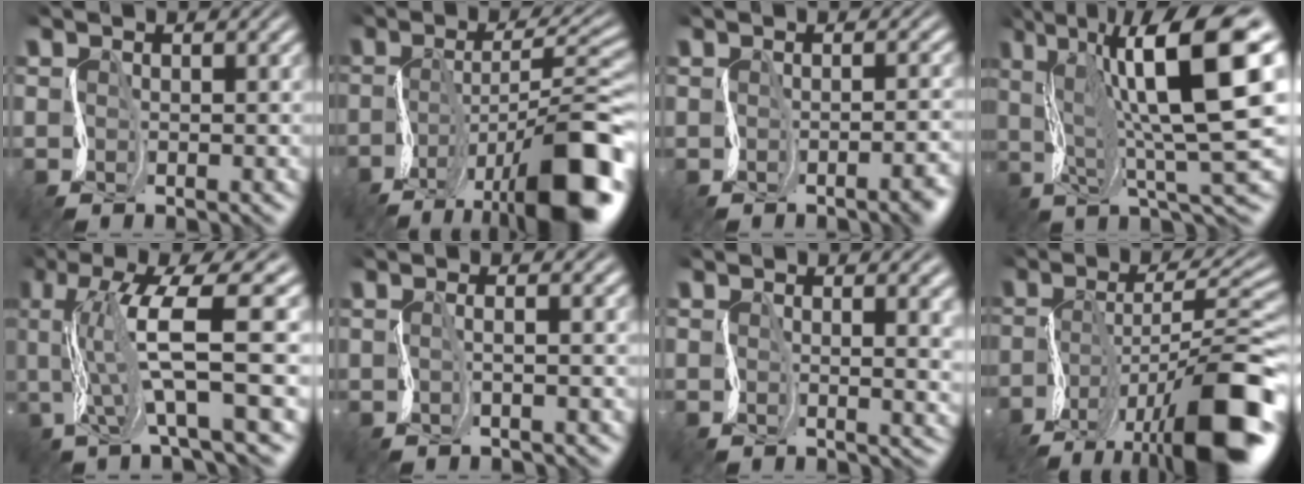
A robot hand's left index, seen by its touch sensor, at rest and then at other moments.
{"total": 12.8, "force": [-6.4, 4.4, 10.1], "torque": [-0.157, 0.003, -0.107]}
{"total": 4.3, "force": [-1.7, 1.7, 3.6], "torque": [-0.015, 0.004, -0.014]}
{"total": 14.1, "force": [4.5, 3.4, 13.0], "torque": [-0.187, 0.023, 0.076]}
{"total": 10.0, "force": [1.7, 2.3, 9.6], "torque": [-0.162, 0.016, 0.036]}
{"total": 1.8, "force": [0.5, 0.7, 1.5], "torque": [-0.013, 0.009, -0.005]}
{"total": 5.8, "force": [1.1, 3.0, 4.8], "torque": [-0.029, 0.004, 0.017]}
{"total": 13.2, "force": [-7.1, 4.8, 10.1], "torque": [-0.164, 0.005, -0.121]}